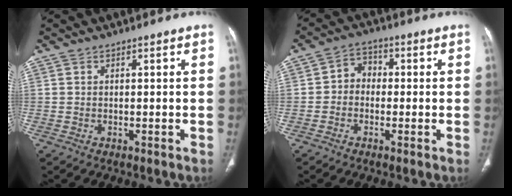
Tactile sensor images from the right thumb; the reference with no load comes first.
{"total": 4.4, "force": [-0.6, 3.7, 2.3], "torque": [-0.015, 0.020, -0.024]}